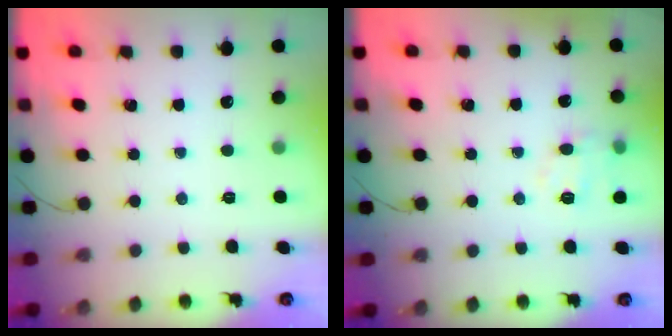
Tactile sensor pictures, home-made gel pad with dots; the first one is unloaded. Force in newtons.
{"total": 8.9, "press": 8.8, "slide": 1.4}